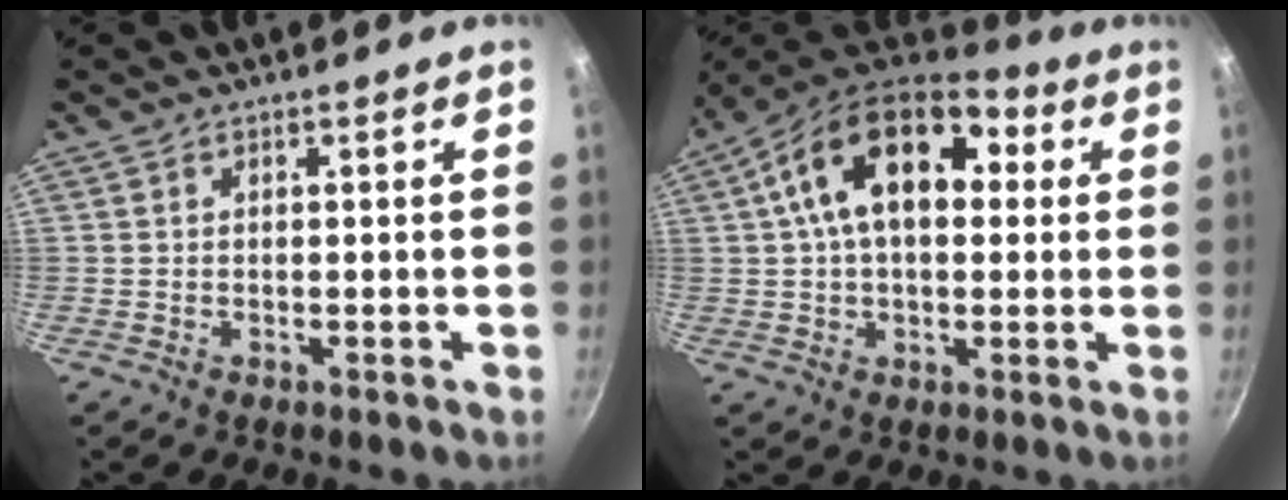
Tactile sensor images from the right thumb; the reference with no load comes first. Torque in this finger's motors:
{"motor_torque": [0.19, 3.98, 1.72, 0.33, 0.62]}